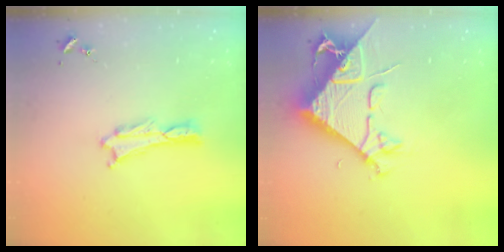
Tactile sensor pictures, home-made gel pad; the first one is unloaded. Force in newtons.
{"total": 10.1, "press": 10.0, "slide": 1.2}